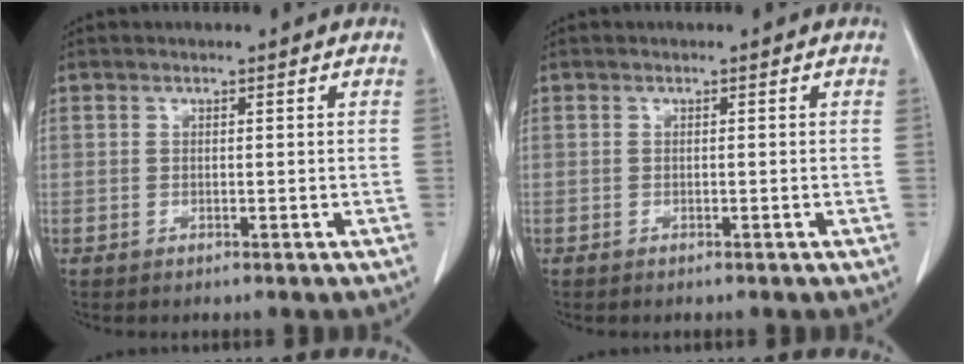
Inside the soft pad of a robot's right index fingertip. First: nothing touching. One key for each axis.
{"total": 0.0}